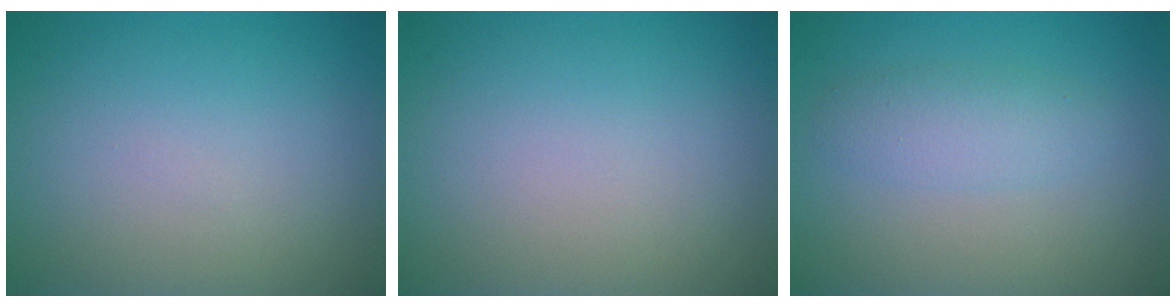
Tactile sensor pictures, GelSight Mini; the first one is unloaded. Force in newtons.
{"total": 0.0}
{"total": 2.4, "press": 2.4, "slide": 0.0}